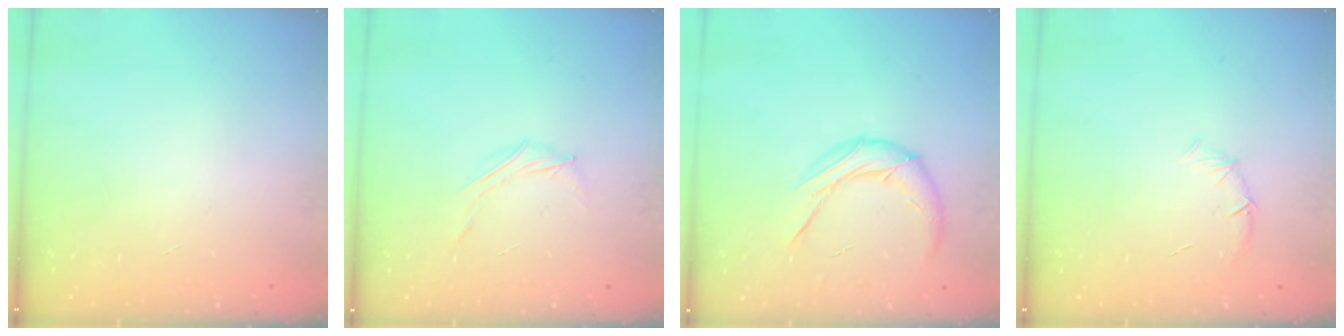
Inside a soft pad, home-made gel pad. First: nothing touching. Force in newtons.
{"total": 3.8, "press": 3.7, "slide": 0.9}
{"total": 11.6, "press": 11.5, "slide": 1.5}
{"total": 6.7, "press": 6.5, "slide": 1.6}